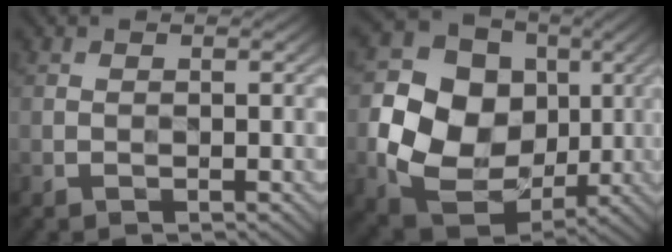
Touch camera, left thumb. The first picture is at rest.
{"total": 15.0, "force": [0.0, 13.0, 7.7], "torque": [-0.183, -0.008, 0.012]}